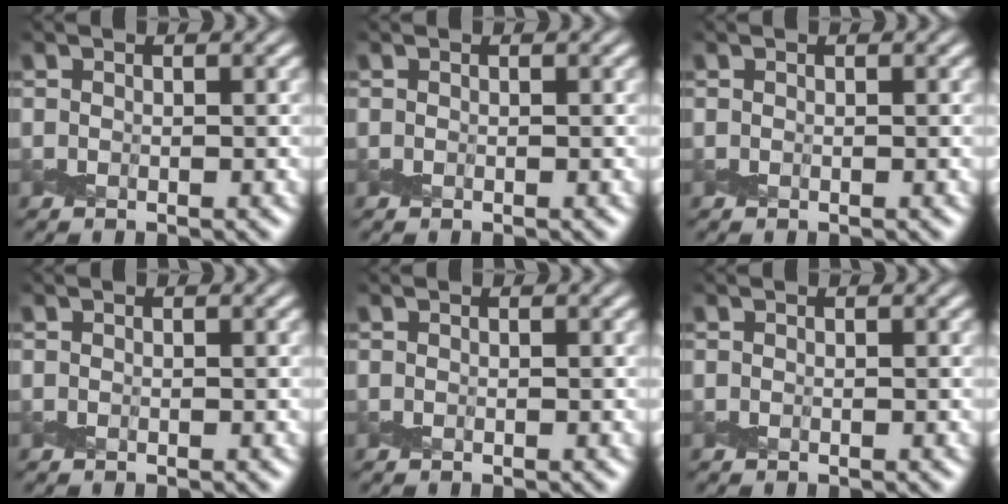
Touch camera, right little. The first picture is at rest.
{"total": 0.0}
{"total": 0.0}
{"total": 0.0}
{"total": 0.0}
{"total": 0.0}